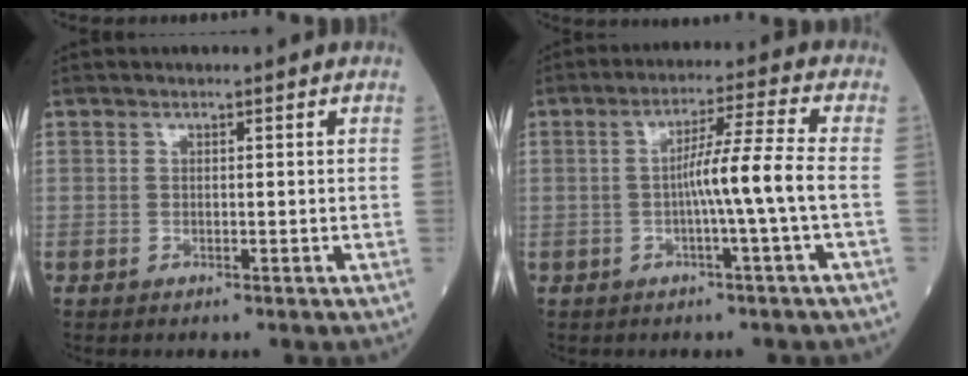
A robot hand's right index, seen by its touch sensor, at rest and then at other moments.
{"total": 7.1, "force": [-1.2, -1.6, 6.8], "torque": [-0.115, 0.012, -0.021]}